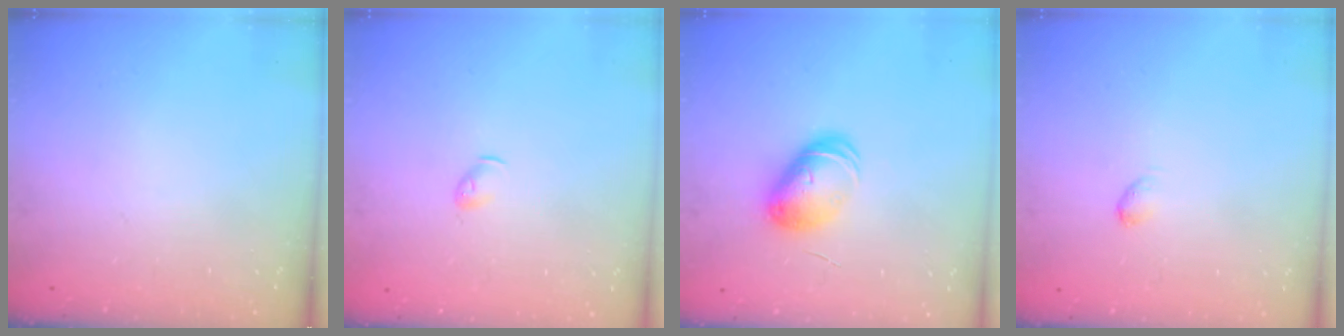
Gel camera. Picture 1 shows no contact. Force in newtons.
{"total": 3.9, "press": 3.8, "slide": 0.8}
{"total": 8.6, "press": 8.6, "slide": 0.7}
{"total": 2.7, "press": 2.7, "slide": 0.5}